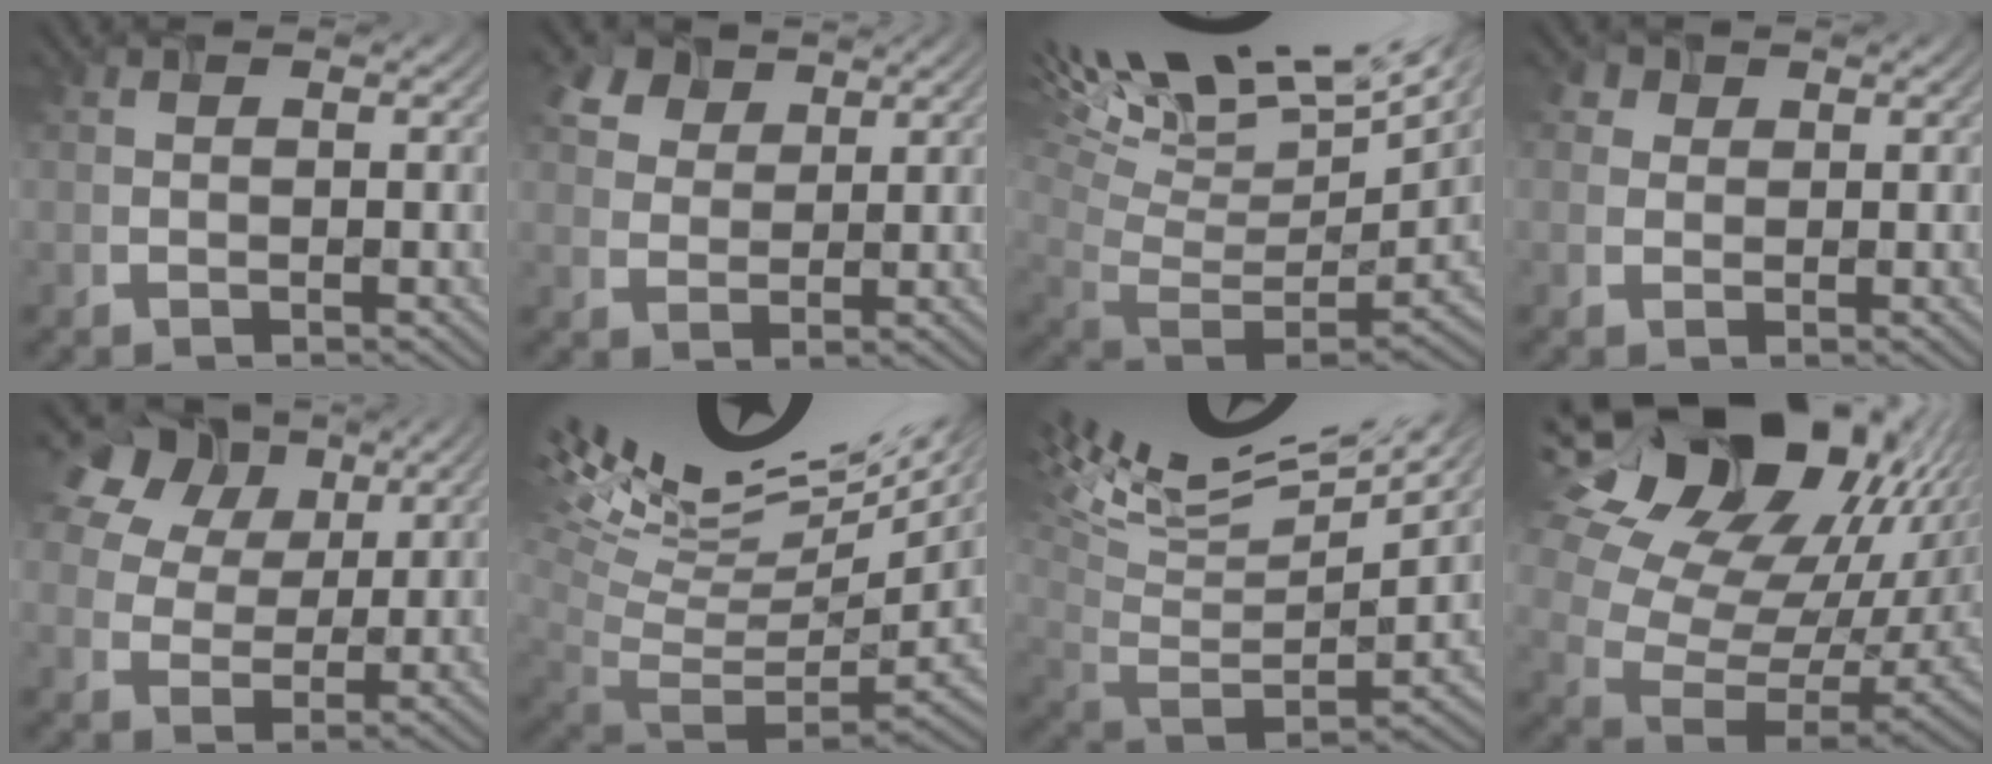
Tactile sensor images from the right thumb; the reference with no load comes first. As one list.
[{"total": 5.8, "force": [3.3, 3.8, 2.9], "torque": [-0.078, 0.010, 0.064]}, {"total": 13.9, "force": [6.7, 4.5, 11.3], "torque": [-0.228, 0.018, 0.117]}, {"total": 2.7, "force": [1.6, 1.9, 1.1], "torque": [-0.030, -0.001, 0.034]}, {"total": 11.9, "force": [5.7, 8.3, 6.2], "torque": [-0.172, 0.036, 0.110]}, {"total": 15.6, "force": [7.2, 5.3, 12.7], "torque": [-0.212, 0.039, 0.135]}, {"total": 13.9, "force": [7.3, 4.8, 10.8], "torque": [-0.254, 0.030, 0.107]}, {"total": 17.4, "force": [8.5, 10.4, 11.1], "torque": [-0.208, 0.023, 0.144]}]